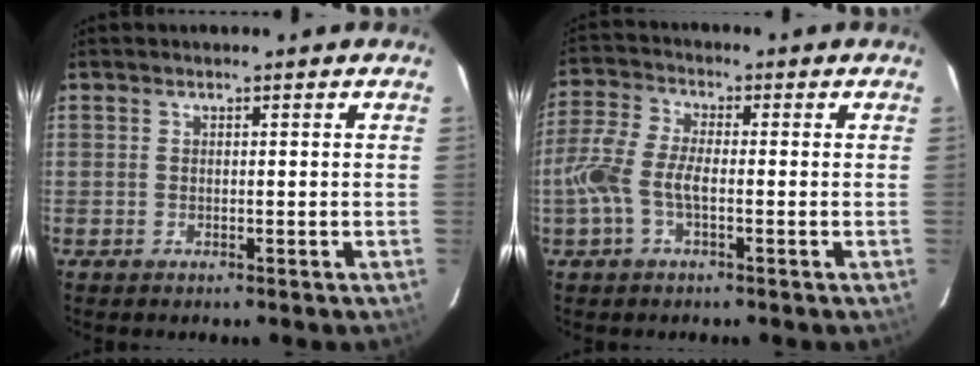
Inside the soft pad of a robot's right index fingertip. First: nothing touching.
{"total": 7.9, "force": [-1.9, 3.2, 6.9], "torque": [-0.162, 0.010, -0.043]}